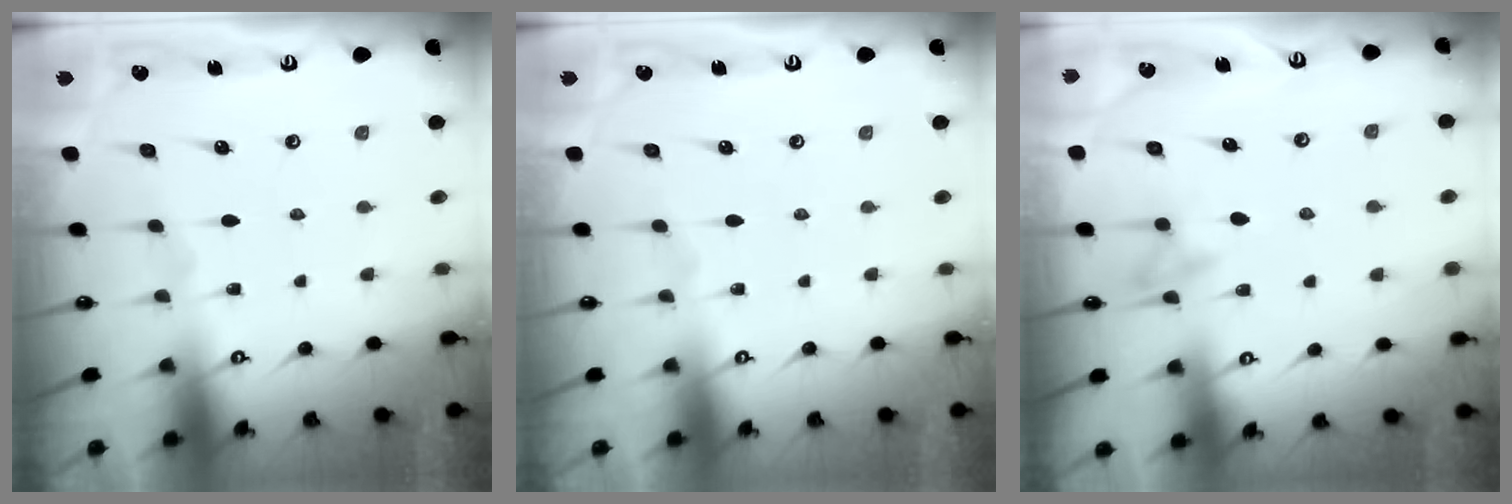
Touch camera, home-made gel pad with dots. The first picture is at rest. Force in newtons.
{"total": 0.0}
{"total": 8.7, "press": 8.6, "slide": 0.8}